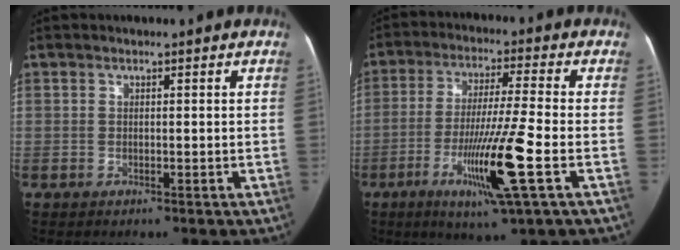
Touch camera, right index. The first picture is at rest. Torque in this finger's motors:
{"motor_torque": [1.77, -0.37, 0.93, 0.21]}